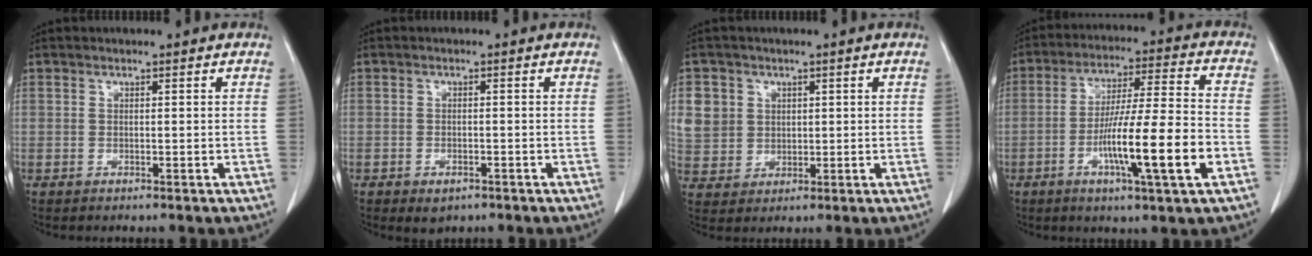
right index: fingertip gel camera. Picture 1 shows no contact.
{"total": 2.6, "force": [-1.6, 1.5, 1.4], "torque": [-0.018, -0.001, -0.013]}
{"total": 7.8, "force": [2.5, 7.2, 1.6], "torque": [-0.042, 0.020, 0.062]}
{"total": 14.5, "force": [-4.8, 0.3, 13.7], "torque": [-0.238, -0.005, -0.080]}